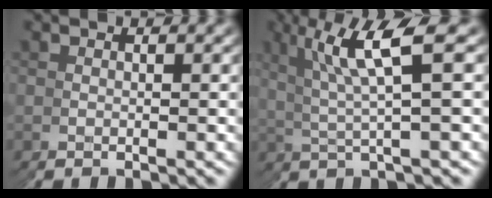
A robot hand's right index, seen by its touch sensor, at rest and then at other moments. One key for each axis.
{"total": 4.9, "fx": 2.4, "fy": 1.7, "fz": 3.9, "tx": -0.077, "ty": 0.004, "tz": 0.038}